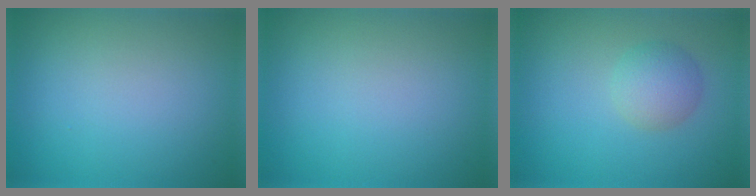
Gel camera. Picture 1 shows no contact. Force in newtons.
{"total": 0.0}
{"total": 2.7, "press": 2.7, "slide": 0.1}